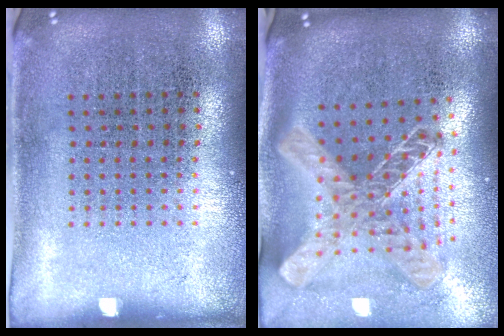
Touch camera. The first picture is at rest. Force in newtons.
{"total": 2.1, "press": 1.6, "slide": 1.3}